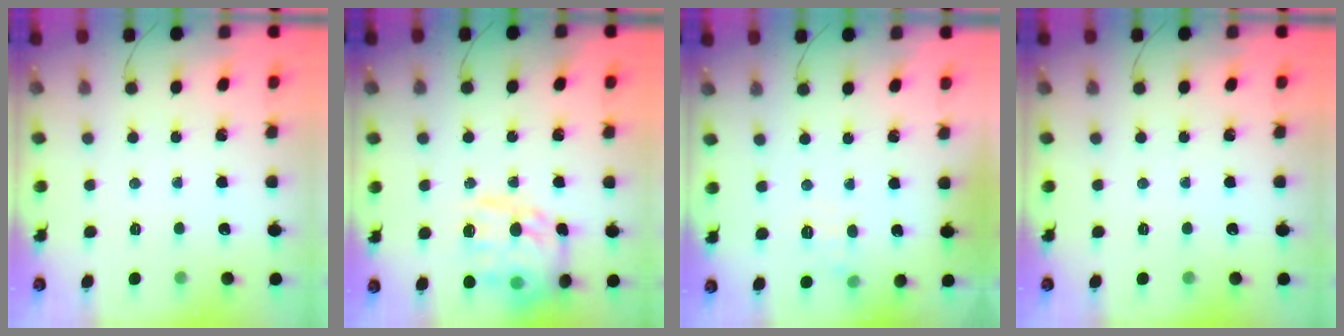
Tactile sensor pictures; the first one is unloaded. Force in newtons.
{"total": 19.3, "press": 19.2, "slide": 1.8}
{"total": 6.2, "press": 6.0, "slide": 1.8}
{"total": 0.0}